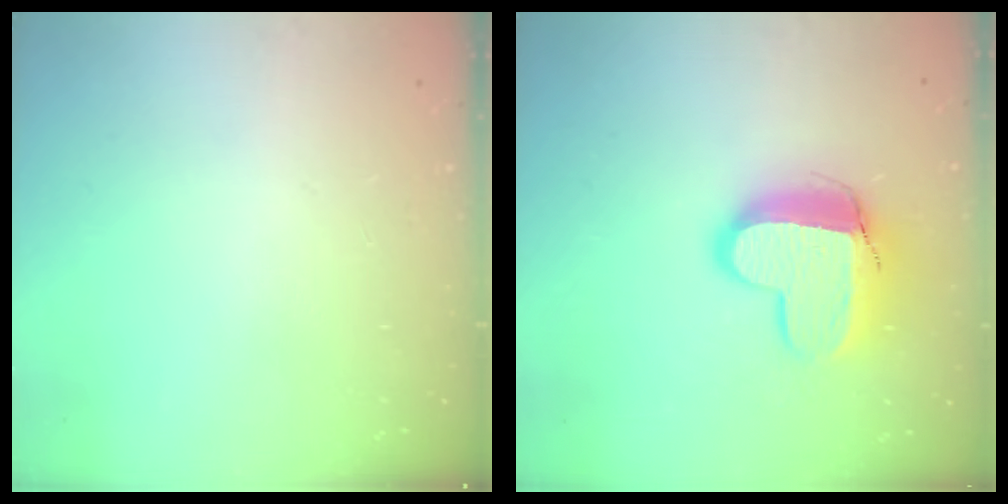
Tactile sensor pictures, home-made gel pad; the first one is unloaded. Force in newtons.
{"total": 12.7, "press": 12.7, "slide": 1.4}